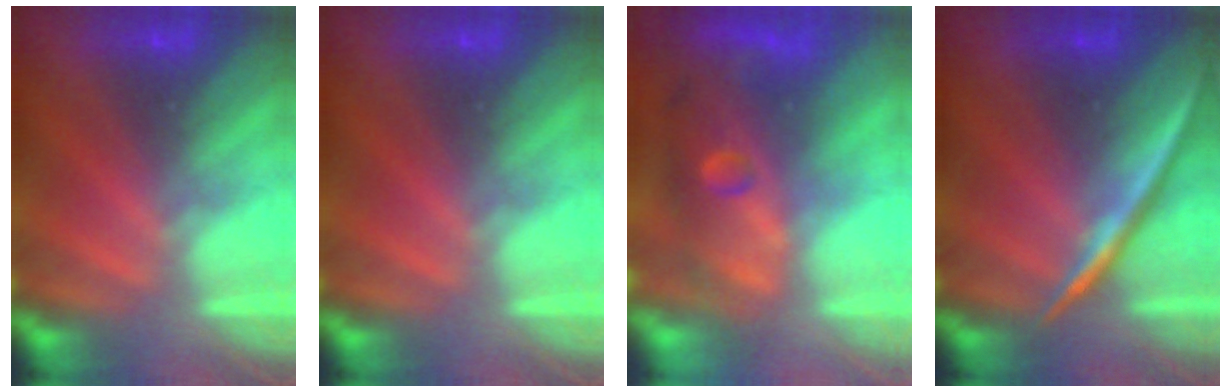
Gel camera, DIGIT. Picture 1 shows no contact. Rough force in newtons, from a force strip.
{"total": 0.0}
{"total": 10.8}
{"total": 2.2}